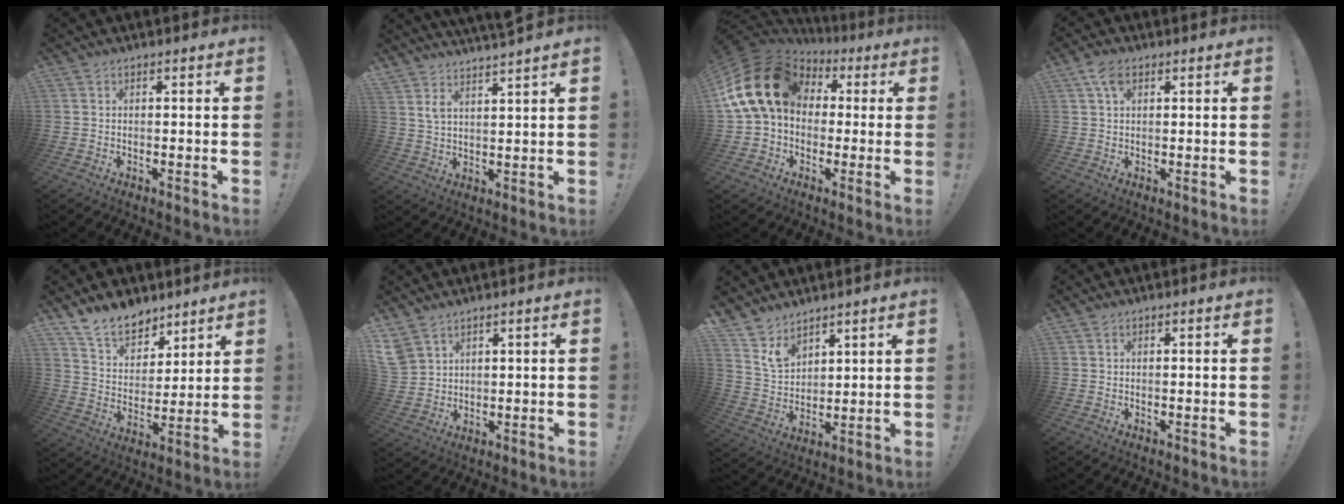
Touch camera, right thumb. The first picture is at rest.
{"total": 5.3, "force": [4.6, 1.0, 2.4], "torque": [-0.043, -0.025, 0.083]}
{"total": 18.7, "force": [3.9, 13.9, 11.9], "torque": [-0.212, -0.005, 0.079]}
{"total": 4.7, "force": [2.0, 2.6, 3.3], "torque": [-0.059, 0.002, 0.037]}
{"total": 12.4, "force": [10.0, 6.5, 3.3], "torque": [-0.062, -0.073, 0.193]}
{"total": 5.8, "force": [4.2, 3.6, 1.9], "torque": [-0.048, -0.019, 0.085]}
{"total": 8.7, "force": [6.9, 4.9, 2.1], "torque": [-0.040, -0.051, 0.137]}
{"total": 0.0}